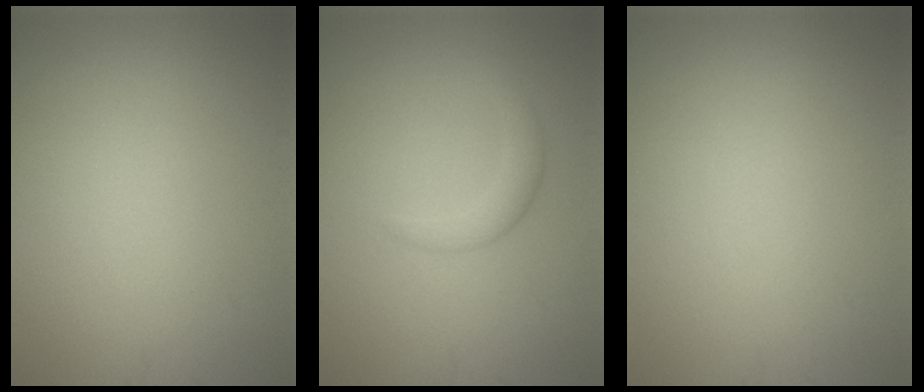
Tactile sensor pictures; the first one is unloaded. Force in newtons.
{"total": 1.8, "press": 1.8, "slide": 0.0}
{"total": 0.0}